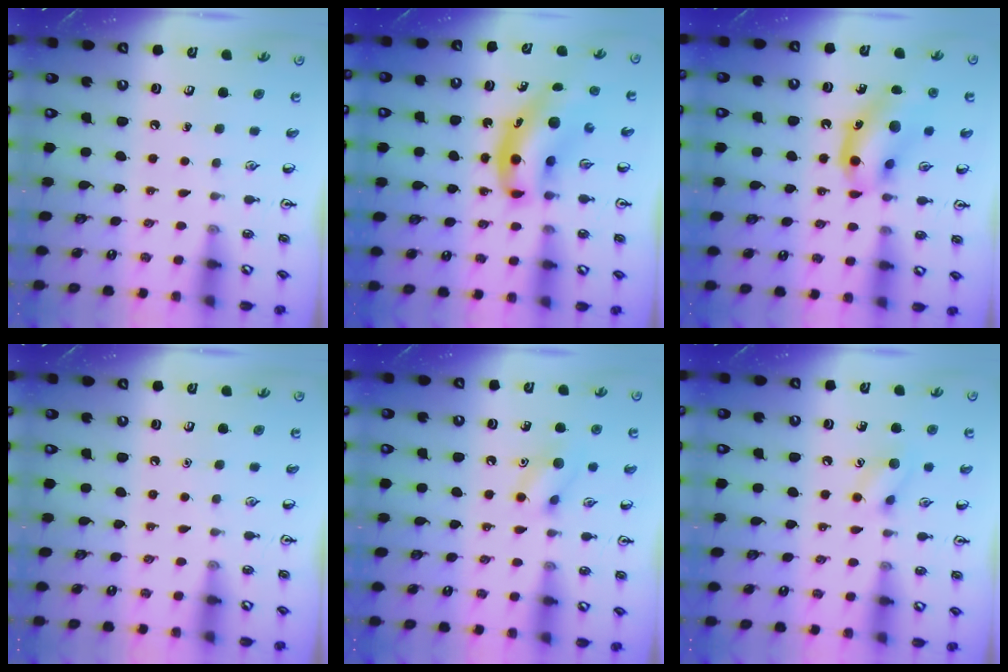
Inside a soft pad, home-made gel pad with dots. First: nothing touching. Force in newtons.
{"total": 9.8, "press": 9.4, "slide": 2.8}
{"total": 13.0, "press": 12.9, "slide": 1.9}
{"total": 0.0}
{"total": 8.8, "press": 8.8, "slide": 0.4}
{"total": 7.4, "press": 7.4, "slide": 0.6}